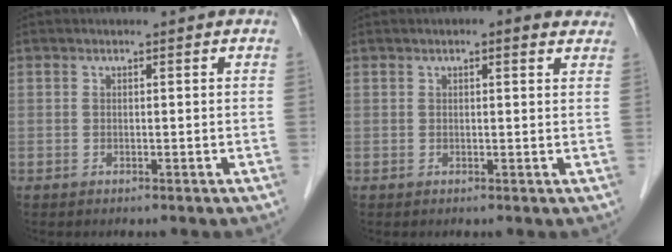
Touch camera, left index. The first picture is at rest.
{"total": 3.5, "force": [2.4, 1.1, 2.3], "torque": [-0.023, 0.017, 0.024]}